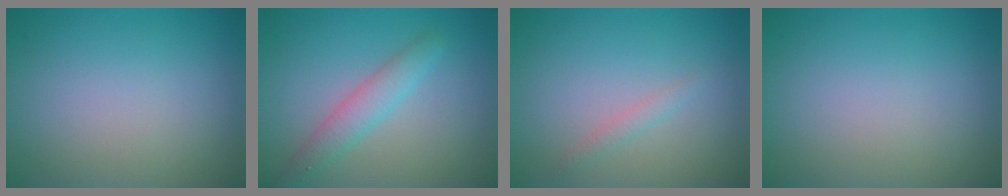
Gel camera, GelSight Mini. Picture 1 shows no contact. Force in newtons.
{"total": 2.8, "press": 2.8, "slide": 0.0}
{"total": 1.0, "press": 1.0, "slide": 0.0}
{"total": 0.0}